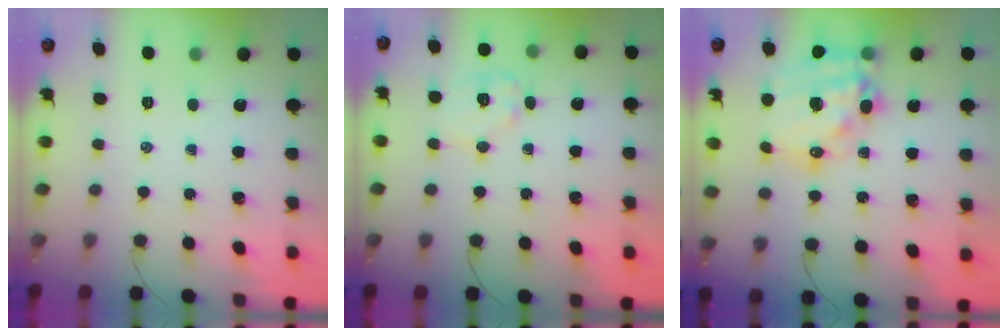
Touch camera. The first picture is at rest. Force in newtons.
{"total": 8.8, "press": 8.8, "slide": 0.8}
{"total": 19.2, "press": 18.6, "slide": 4.5}